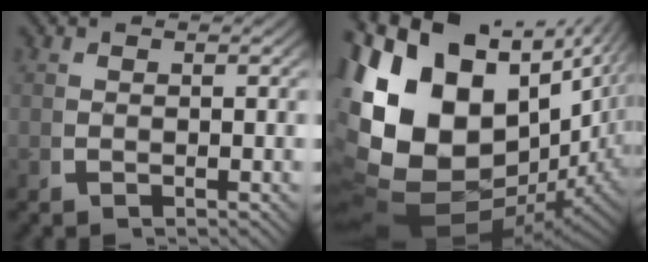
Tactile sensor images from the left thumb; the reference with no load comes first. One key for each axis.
{"total": 22.0, "fx": -0.2, "fy": 15.8, "fz": 15.4, "tx": -0.309, "ty": -0.046, "tz": 0.012}